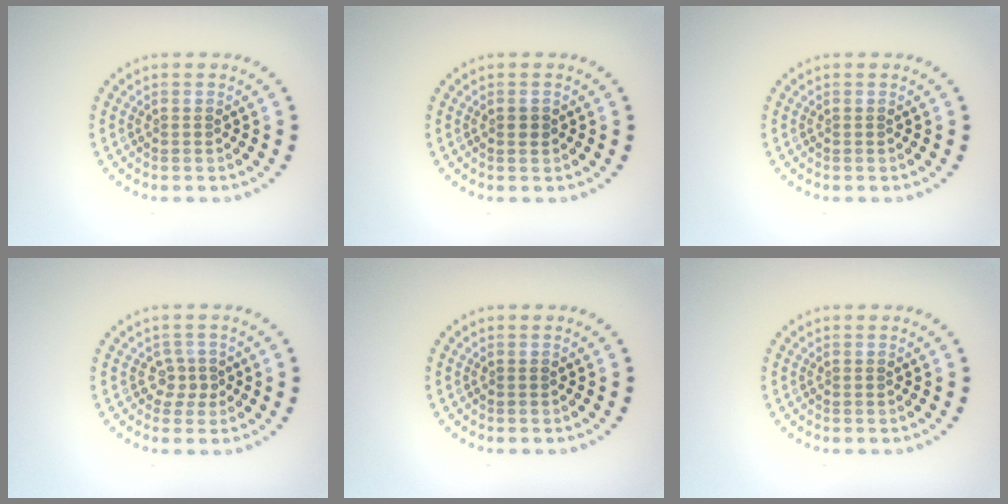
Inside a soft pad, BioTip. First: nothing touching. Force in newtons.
{"total": 0.8, "press": 0.8, "slide": 0.1}
{"total": 0.0}
{"total": 1.6, "press": 1.2, "slide": 1.1}
{"total": 0.0}
{"total": 0.0}